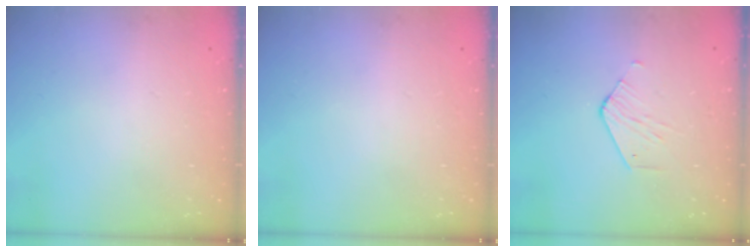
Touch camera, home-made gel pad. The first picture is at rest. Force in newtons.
{"total": 0.0}
{"total": 2.8, "press": 2.8, "slide": 0.2}